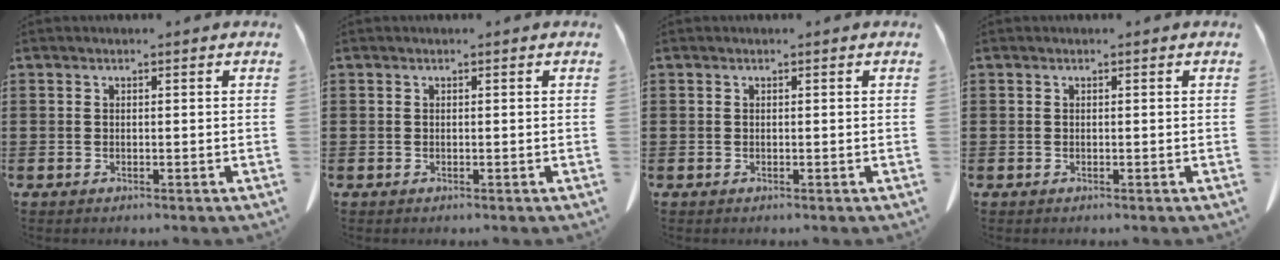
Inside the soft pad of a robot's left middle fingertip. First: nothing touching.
{"total": 0.0}
{"total": 0.0}
{"total": 0.0}